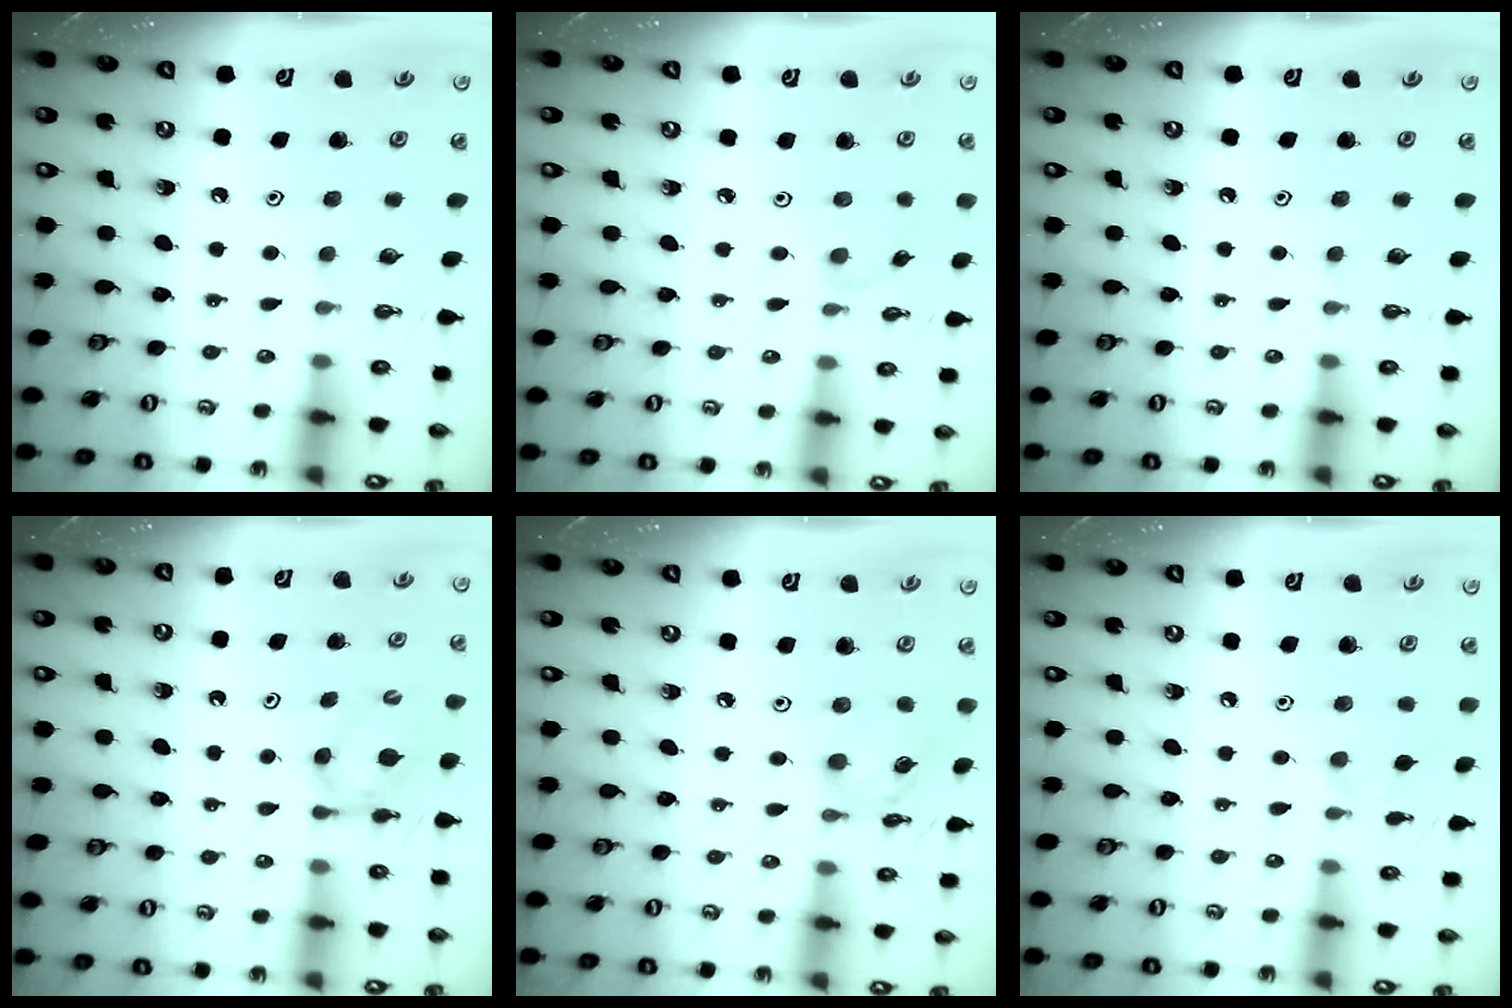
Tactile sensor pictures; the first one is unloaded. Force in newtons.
{"total": 1.9, "press": 1.9, "slide": 0.4}
{"total": 0.0}
{"total": 4.7, "press": 4.7, "slide": 0.6}
{"total": 9.9, "press": 9.8, "slide": 0.8}
{"total": 5.0, "press": 4.9, "slide": 0.8}